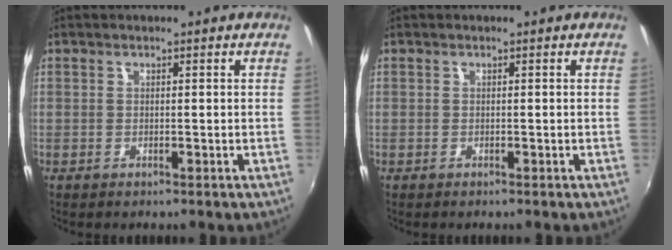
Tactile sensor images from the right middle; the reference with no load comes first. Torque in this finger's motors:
{"motor_torque": [0.41, 0.02, 0.07, 0.01]}